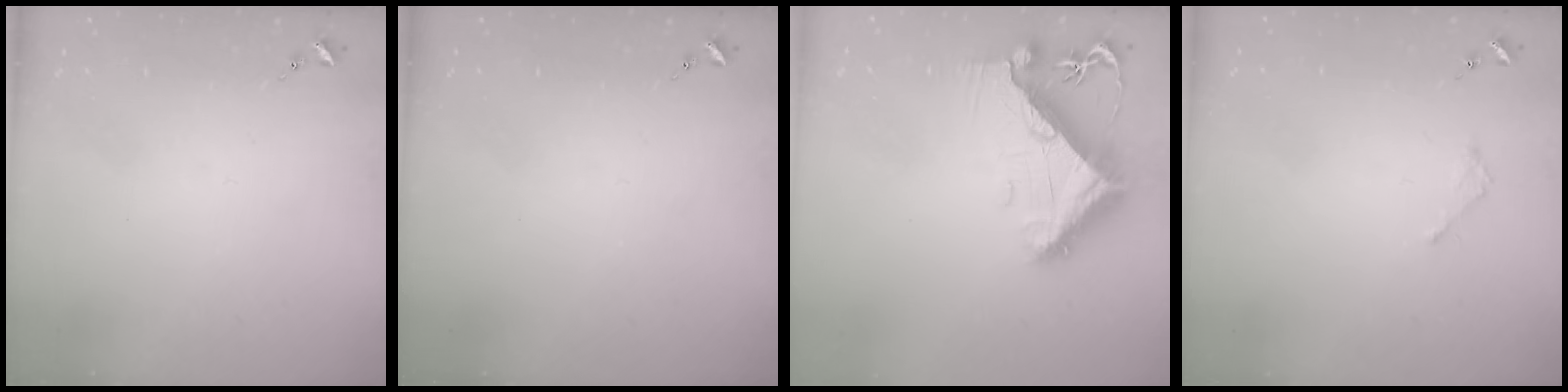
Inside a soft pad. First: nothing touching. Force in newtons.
{"total": 0.0}
{"total": 10.5, "press": 10.4, "slide": 1.3}
{"total": 1.8, "press": 1.8, "slide": 0.2}